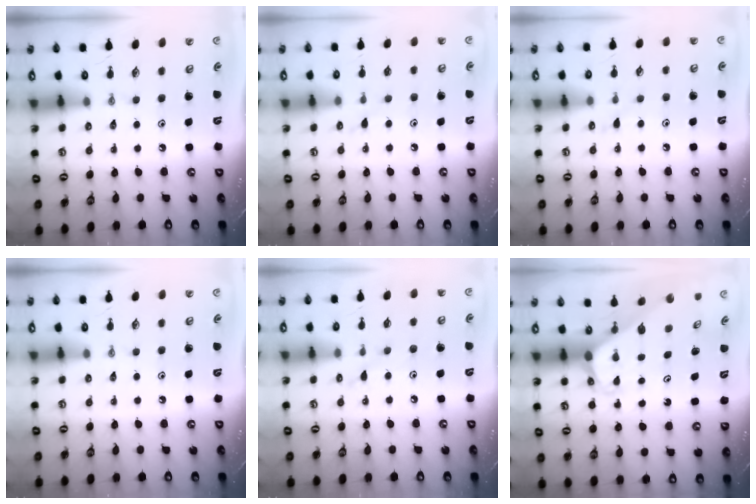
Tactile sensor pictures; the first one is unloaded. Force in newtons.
{"total": 5.4, "press": 5.3, "slide": 0.5}
{"total": 4.9, "press": 4.8, "slide": 0.6}
{"total": 0.0}
{"total": 6.0, "press": 6.0, "slide": 0.2}
{"total": 2.0, "press": 2.0, "slide": 0.1}